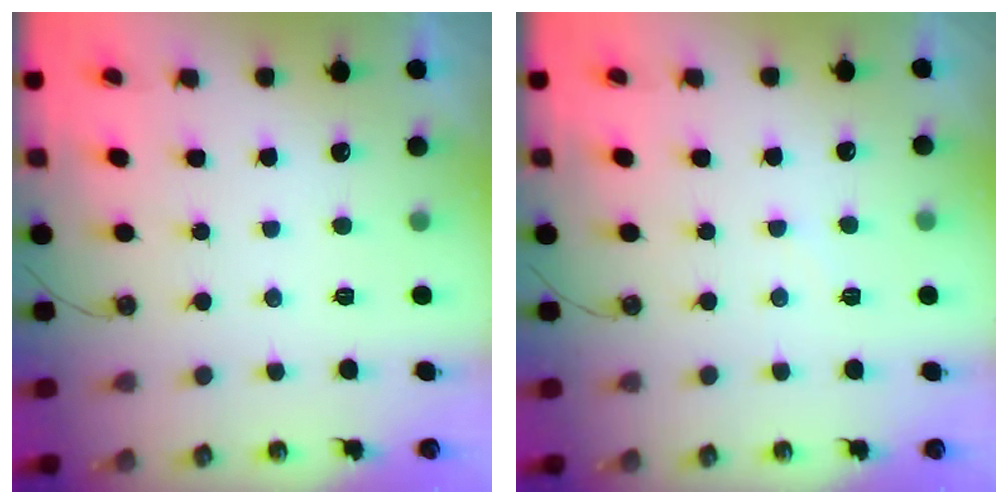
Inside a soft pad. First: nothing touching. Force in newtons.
{"total": 3.3, "press": 3.2, "slide": 0.5}